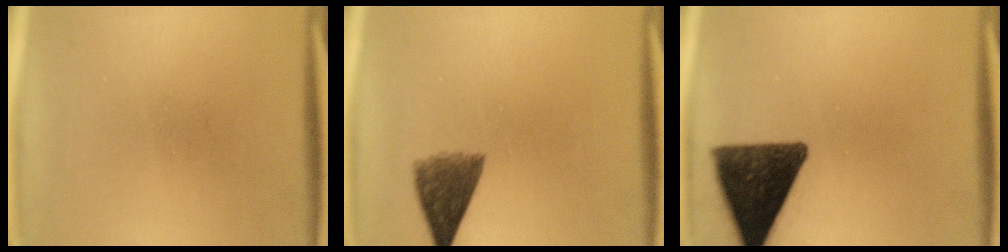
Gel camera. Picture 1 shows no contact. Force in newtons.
{"total": 6.0}
{"total": 13.8}